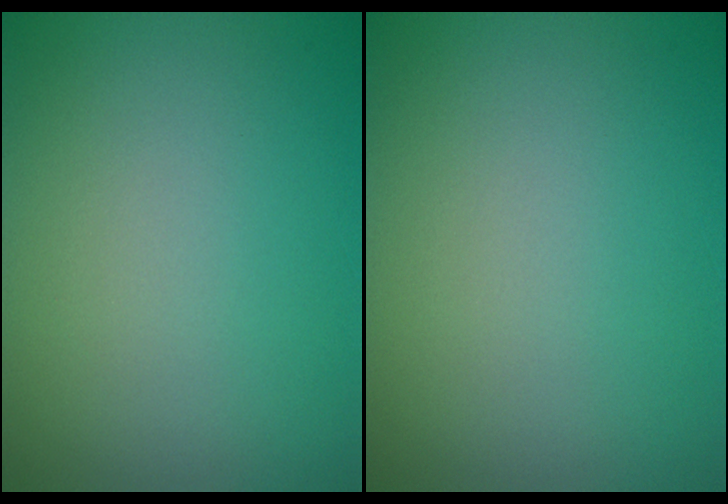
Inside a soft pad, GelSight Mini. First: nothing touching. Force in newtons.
{"total": 0.0}